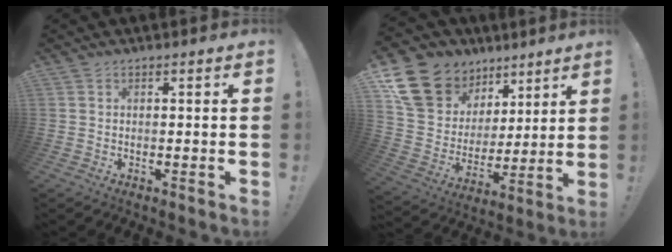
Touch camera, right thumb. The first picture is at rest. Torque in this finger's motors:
{"motor_torque": [1.50, 1.96, -0.02, -0.03, 0.00]}